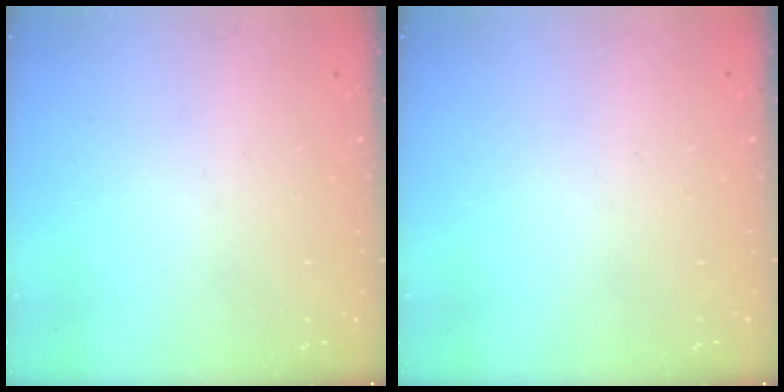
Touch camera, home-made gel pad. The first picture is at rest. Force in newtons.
{"total": 0.0}